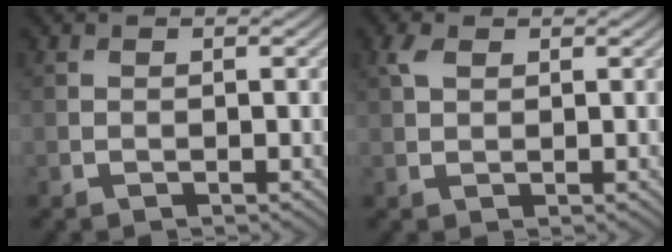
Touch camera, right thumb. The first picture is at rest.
{"total": 2.2, "force": [1.1, 1.3, 1.4], "torque": [-0.037, 0.005, 0.021]}